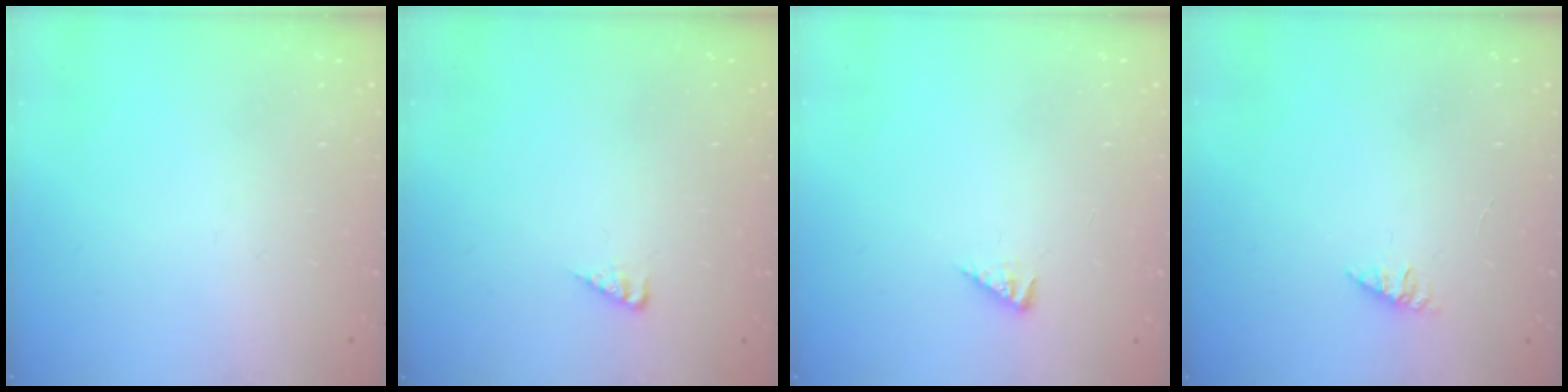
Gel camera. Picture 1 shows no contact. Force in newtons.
{"total": 2.9, "press": 2.9, "slide": 0.4}
{"total": 1.4, "press": 1.4, "slide": 0.5}
{"total": 1.6, "press": 1.6, "slide": 0.4}